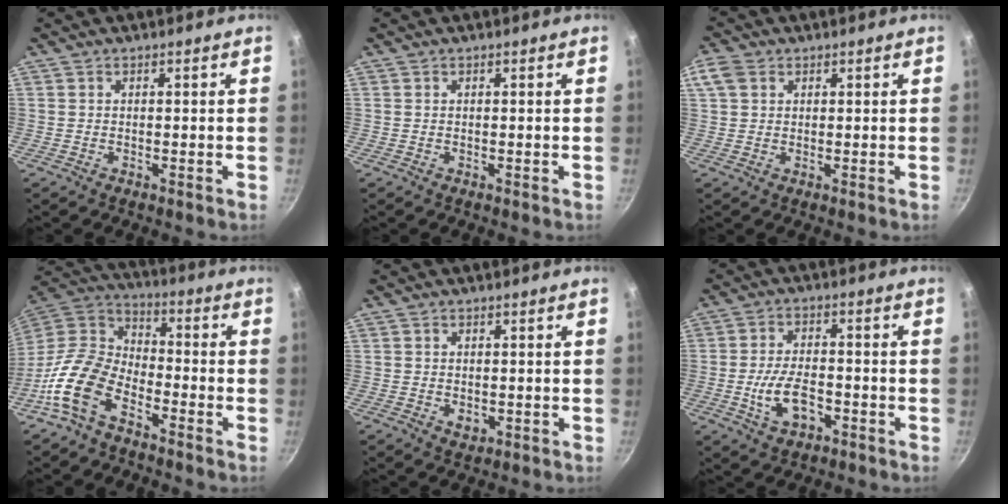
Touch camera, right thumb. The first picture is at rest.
{"total": 0.0}
{"total": 4.2, "force": [1.6, 3.1, 2.3], "torque": [-0.044, 0.004, 0.030]}
{"total": 13.8, "force": [-7.7, 7.8, 8.4], "torque": [-0.154, 0.068, -0.172]}
{"total": 2.4, "force": [-0.3, 1.9, 1.4], "torque": [-0.024, -0.003, -0.002]}
{"total": 8.4, "force": [-2.9, 4.6, 6.5], "torque": [-0.109, 0.020, -0.051]}